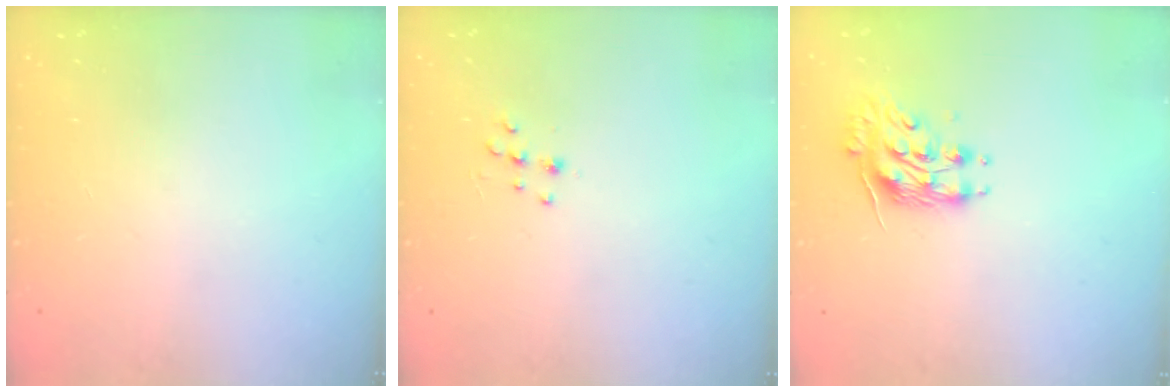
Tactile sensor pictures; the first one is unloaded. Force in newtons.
{"total": 5.3, "press": 5.2, "slide": 0.7}
{"total": 10.2, "press": 10.2, "slide": 0.6}